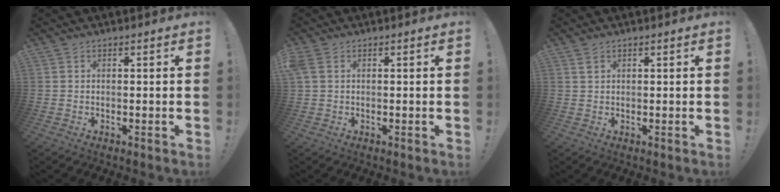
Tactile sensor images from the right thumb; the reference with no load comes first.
{"total": 3.0, "force": [1.0, 2.0, 2.0], "torque": [-0.045, 0.011, 0.022]}
{"total": 1.5, "force": [0.9, 0.7, 0.9], "torque": [-0.012, -0.003, 0.014]}